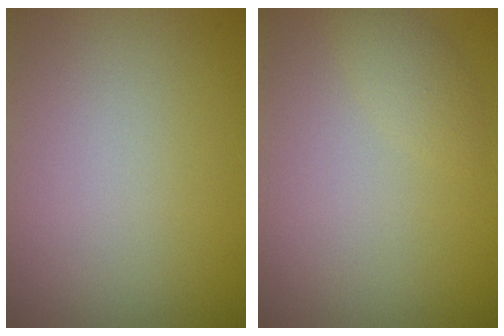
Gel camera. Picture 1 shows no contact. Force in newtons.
{"total": 1.3, "press": 1.3, "slide": 0.1}